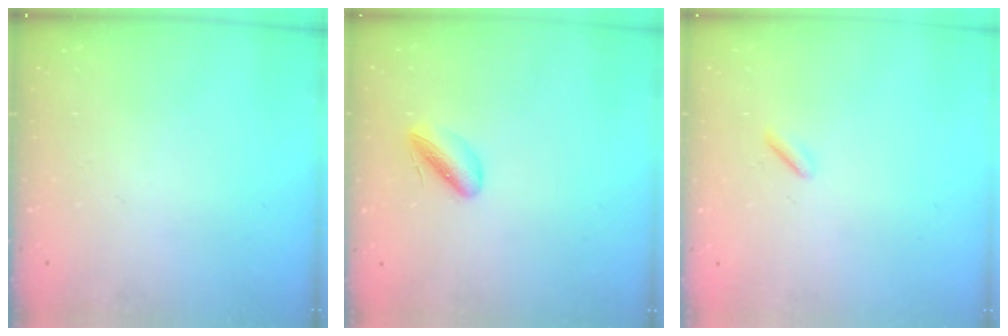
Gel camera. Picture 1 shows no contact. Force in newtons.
{"total": 5.5, "press": 5.2, "slide": 1.5}
{"total": 1.0, "press": 0.9, "slide": 0.4}